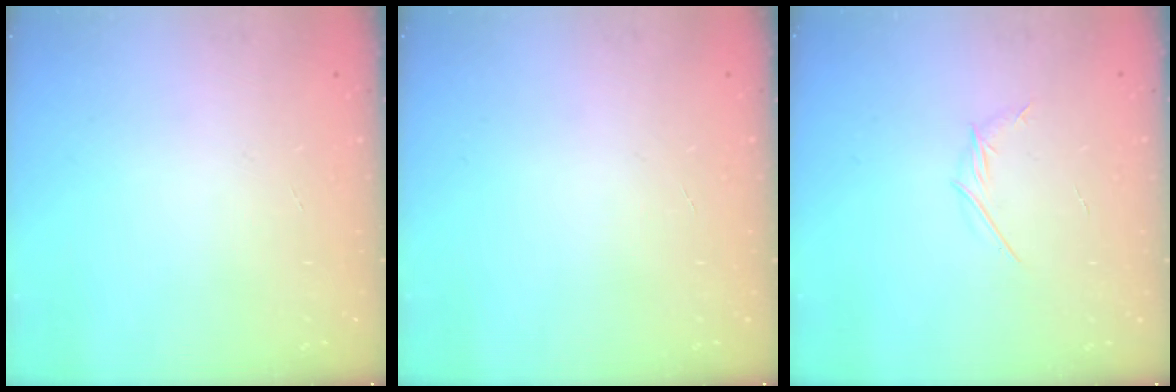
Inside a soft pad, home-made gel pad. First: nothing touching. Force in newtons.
{"total": 0.0}
{"total": 3.6, "press": 3.4, "slide": 0.9}